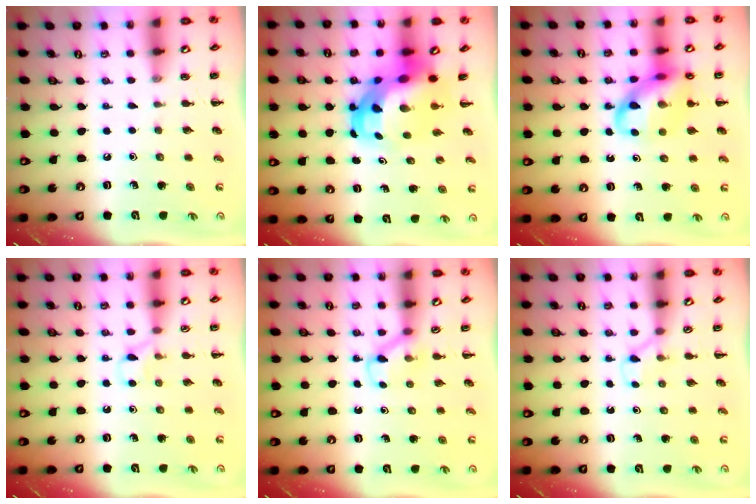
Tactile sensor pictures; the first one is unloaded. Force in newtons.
{"total": 8.8, "press": 8.5, "slide": 2.3}
{"total": 14.3, "press": 14.0, "slide": 2.9}
{"total": 5.4, "press": 5.1, "slide": 1.9}
{"total": 3.7, "press": 3.5, "slide": 1.2}
{"total": 2.8, "press": 2.6, "slide": 1.0}